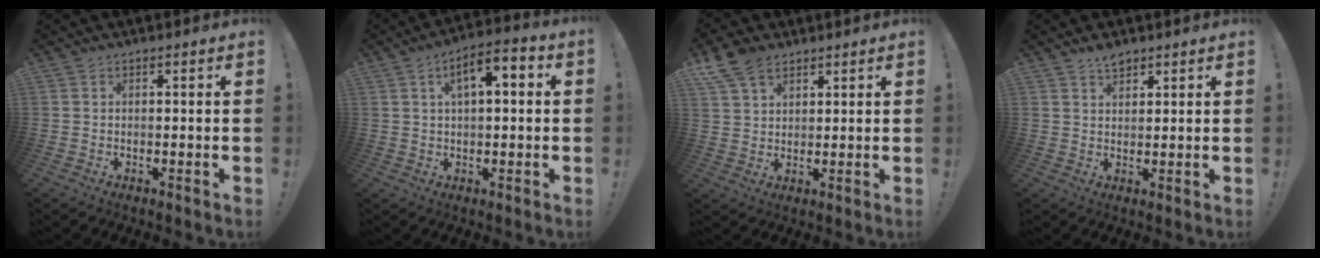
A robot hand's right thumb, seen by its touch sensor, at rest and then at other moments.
{"total": 7.5, "force": [1.8, 2.9, 6.7], "torque": [-0.092, -0.006, 0.025]}
{"total": 8.3, "force": [5.4, 4.9, 3.9], "torque": [-0.071, -0.017, 0.109]}
{"total": 3.5, "force": [2.8, 1.6, 1.3], "torque": [-0.011, -0.018, 0.049]}